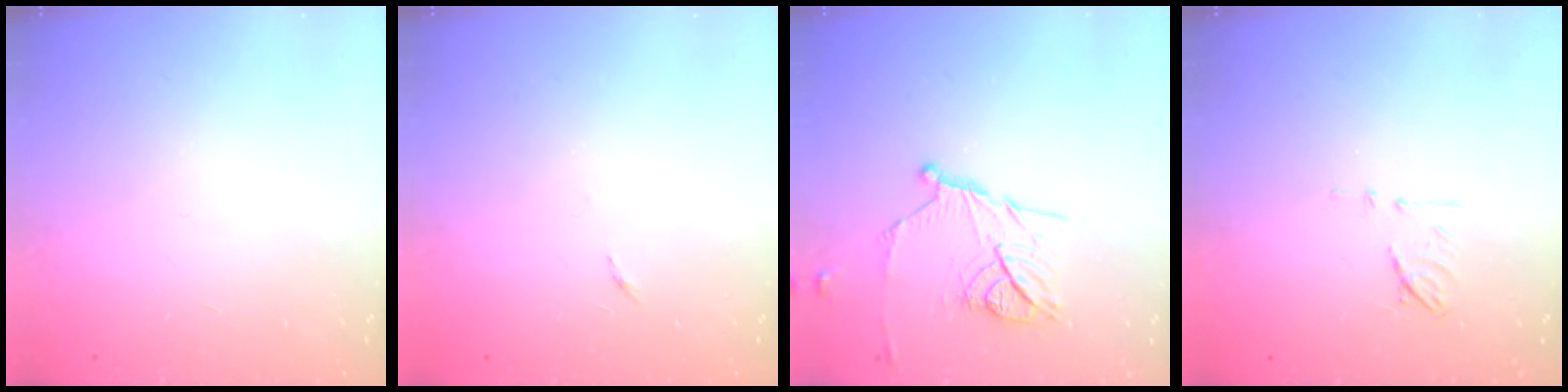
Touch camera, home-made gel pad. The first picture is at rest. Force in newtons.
{"total": 2.6, "press": 2.6, "slide": 0.4}
{"total": 13.2, "press": 13.2, "slide": 0.3}
{"total": 6.7, "press": 6.6, "slide": 0.9}